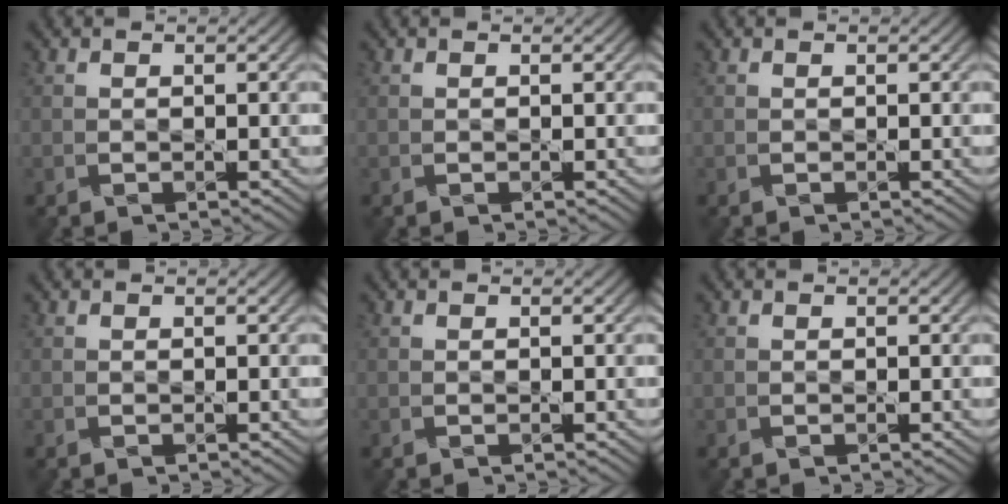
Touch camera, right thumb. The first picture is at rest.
{"total": 0.0}
{"total": 0.0}
{"total": 0.0}
{"total": 0.0}
{"total": 0.0}